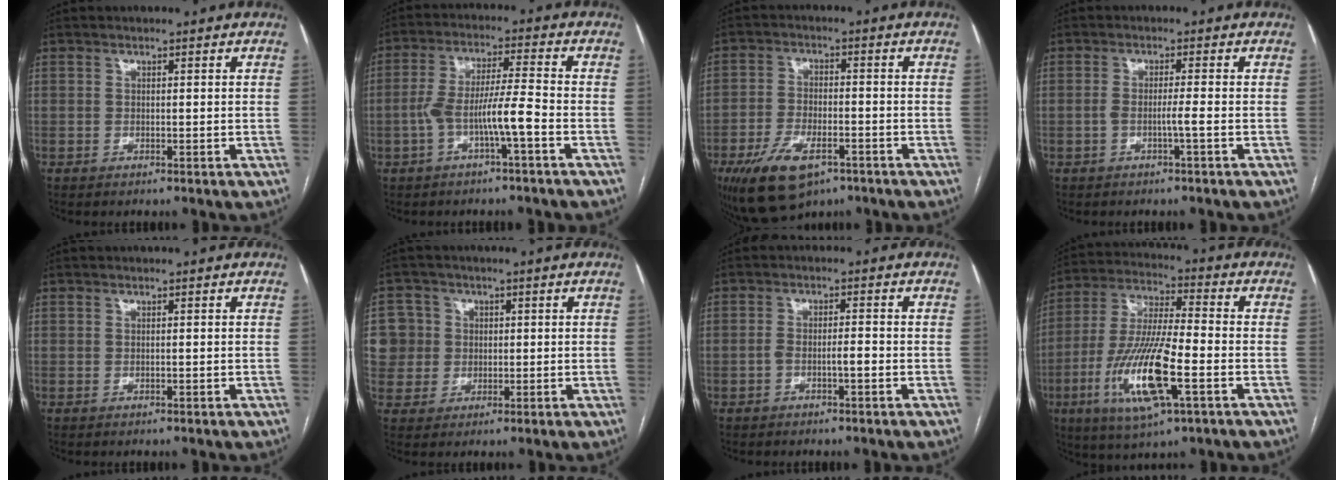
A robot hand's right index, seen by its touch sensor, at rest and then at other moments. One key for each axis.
{"total": 7.5, "fx": -2.9, "fy": 0.1, "fz": 6.9, "tx": -0.134, "ty": 0.024, "tz": -0.050}
{"total": 10.9, "fx": -6.3, "fy": 4.9, "fz": 7.4, "tx": -0.141, "ty": -0.008, "tz": -0.103}
{"total": 2.1, "fx": -0.9, "fy": -0.5, "fz": 1.8, "tx": -0.034, "ty": 0.004, "tz": -0.017}
{"total": 0.0}
{"total": 8.2, "fx": 1.1, "fy": 8.1, "fz": 0.7, "tx": -0.024, "ty": 0.033, "tz": 0.030}
{"total": 2.4, "fx": -1.1, "fy": 0.3, "fz": 2.1, "tx": -0.038, "ty": 0.011, "tz": -0.018}
{"total": 16.2, "fx": -5.4, "fy": 2.6, "fz": 15.0, "tx": -0.311, "ty": -0.015, "tz": -0.095}